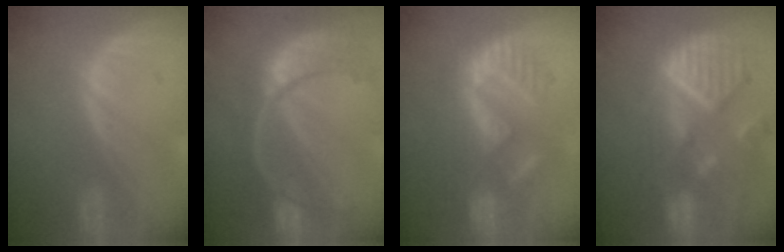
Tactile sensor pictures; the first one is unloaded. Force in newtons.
{"total": 10.9, "press": 9.2, "slide": 5.9}
{"total": 9.0, "press": 8.8, "slide": 1.9}
{"total": 11.9, "press": 10.6, "slide": 5.4}